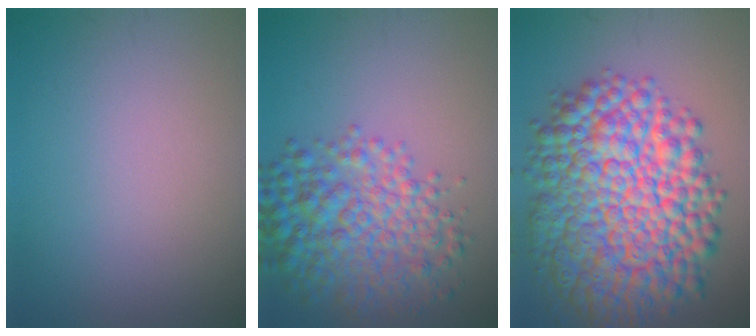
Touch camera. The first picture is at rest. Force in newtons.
{"total": 6.5, "press": 6.5, "slide": 0.1}
{"total": 14.4, "press": 14.4, "slide": 0.3}